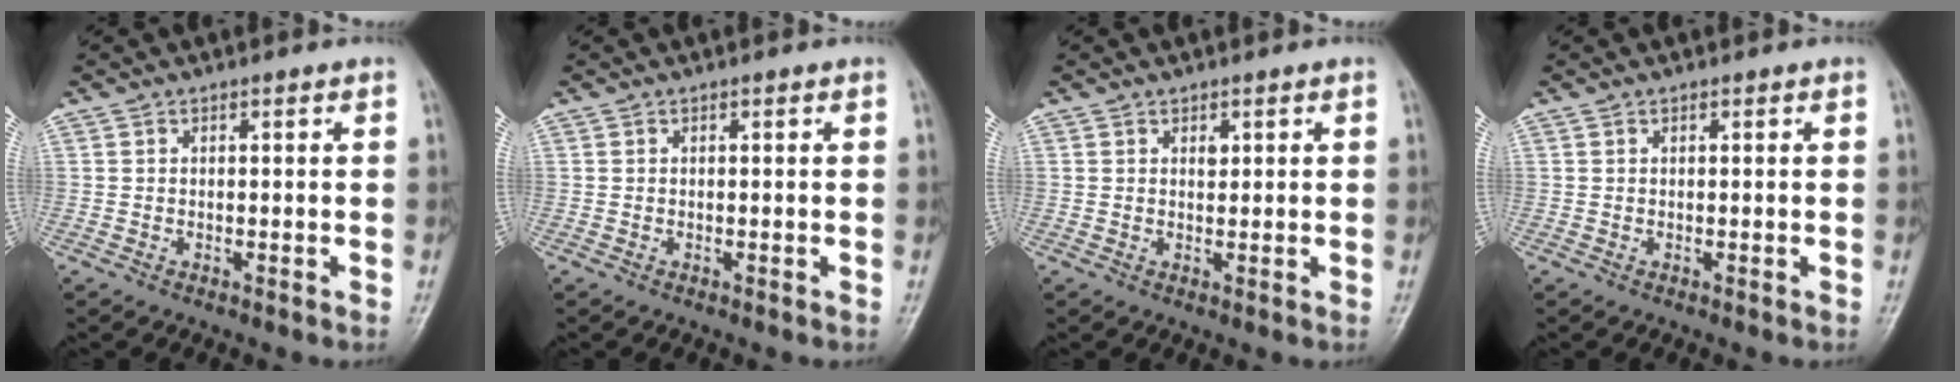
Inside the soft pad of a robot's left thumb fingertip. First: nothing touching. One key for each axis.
{"total": 0.0}
{"total": 1.1, "fx": 0.6, "fy": 0.8, "fz": 0.6, "tx": -0.003, "ty": -0.003, "tz": 0.009}
{"total": 0.0}